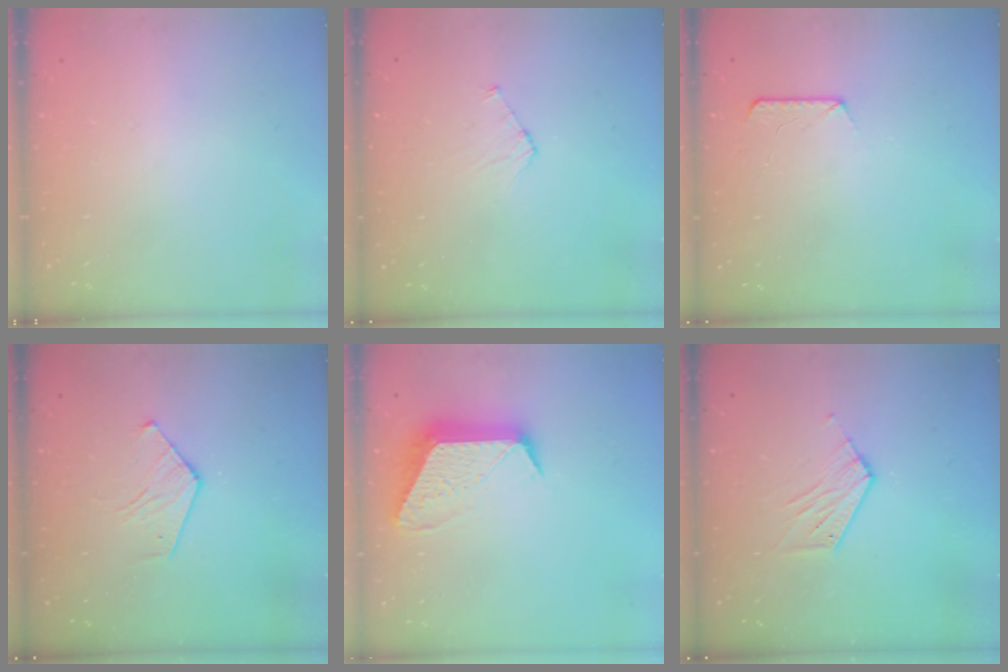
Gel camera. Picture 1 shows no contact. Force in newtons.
{"total": 3.5, "press": 3.5, "slide": 0.2}
{"total": 7.6, "press": 7.6, "slide": 0.8}
{"total": 7.2, "press": 7.2, "slide": 0.8}
{"total": 12.1, "press": 12.1, "slide": 0.6}
{"total": 6.1, "press": 6.1, "slide": 0.3}